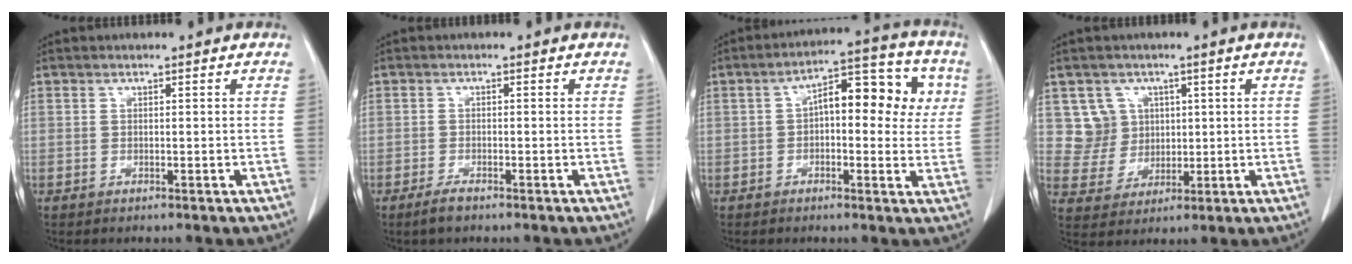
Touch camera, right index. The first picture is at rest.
{"total": 1.8, "force": [-1.3, 0.6, 1.1], "torque": [-0.023, 0.000, -0.022]}
{"total": 12.3, "force": [2.4, 5.6, 10.7], "torque": [-0.149, 0.048, 0.036]}
{"total": 6.2, "force": [2.2, 5.8, 0.2], "torque": [-0.001, 0.019, 0.052]}